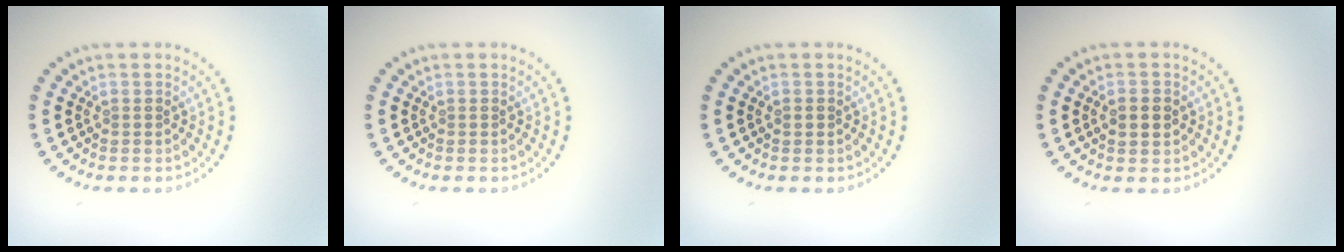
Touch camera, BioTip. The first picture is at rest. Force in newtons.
{"total": 0.0}
{"total": 0.9, "press": 0.9, "slide": 0.0}
{"total": 2.4, "press": 2.4, "slide": 0.2}